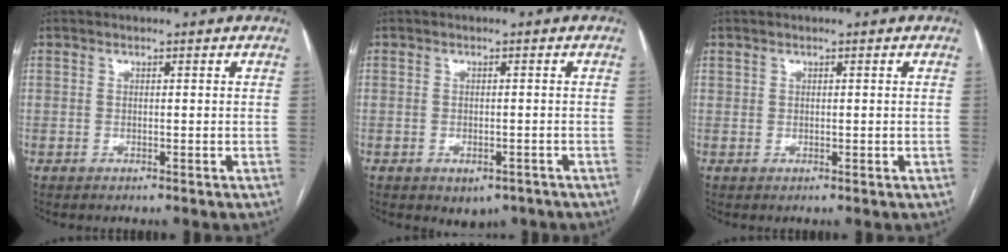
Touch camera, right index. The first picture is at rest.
{"total": 3.6, "force": [-2.4, 2.2, 1.6], "torque": [-0.009, 0.001, -0.022]}
{"total": 0.6, "force": [0.3, 0.5, 0.2], "torque": [0.001, 0.002, 0.007]}